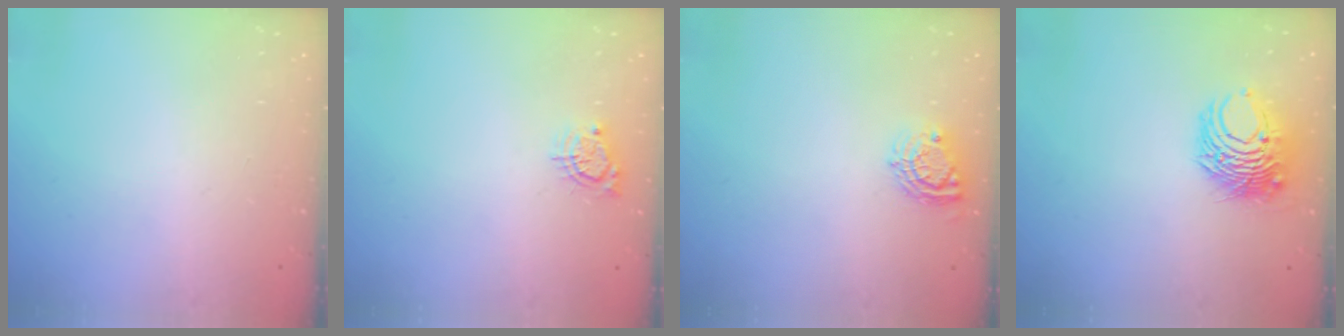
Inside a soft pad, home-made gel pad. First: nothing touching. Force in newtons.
{"total": 5.2, "press": 5.1, "slide": 0.5}
{"total": 7.5, "press": 7.5, "slide": 0.2}
{"total": 8.3, "press": 8.3, "slide": 0.8}